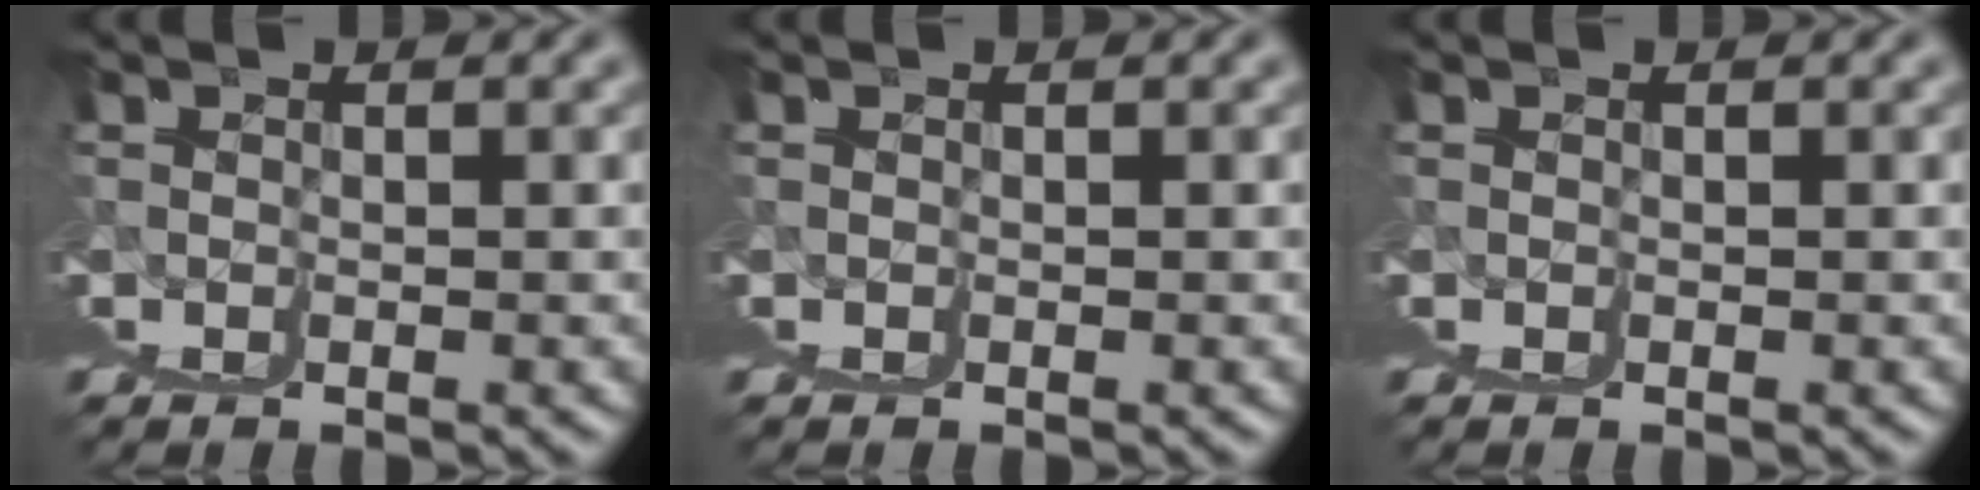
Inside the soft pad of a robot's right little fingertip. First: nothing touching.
{"total": 0.0}
{"total": 0.0}